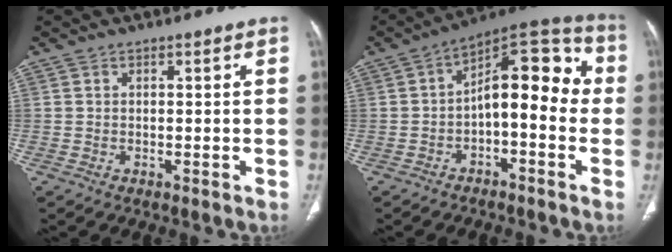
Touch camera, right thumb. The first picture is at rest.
{"total": 14.2, "force": [-1.0, 7.0, 12.4], "torque": [-0.140, 0.054, -0.029]}